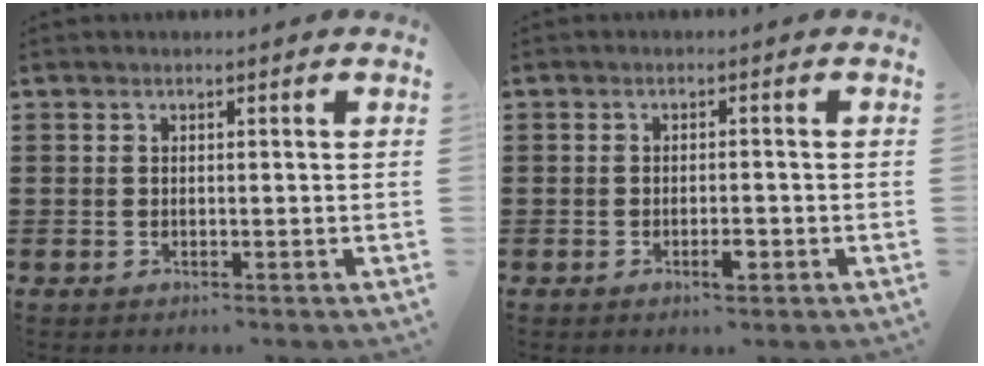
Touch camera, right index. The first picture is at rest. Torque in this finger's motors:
{"motor_torque": [0.00, 0.08, 0.07, 0.00]}